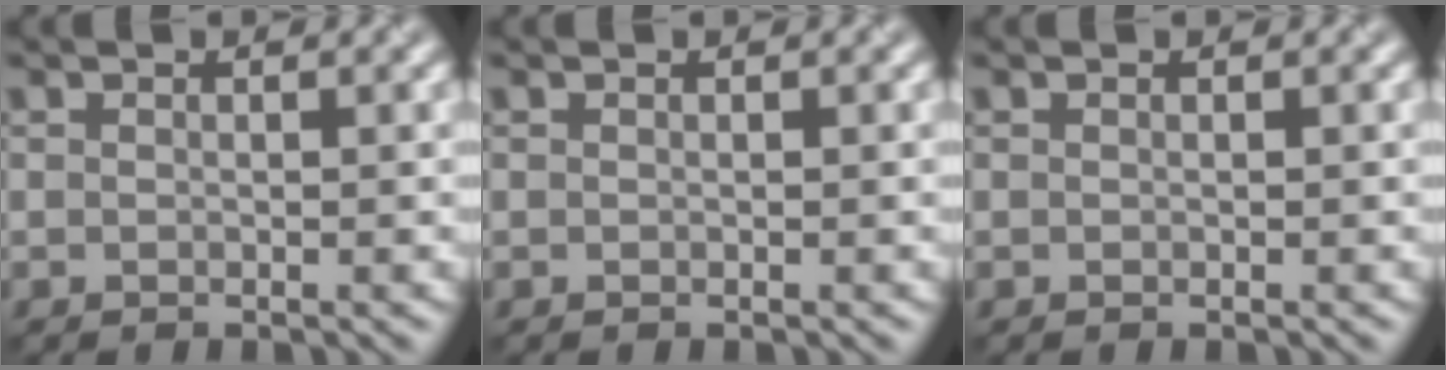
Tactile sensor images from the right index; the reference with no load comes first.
{"total": 0.0}
{"total": 0.0}